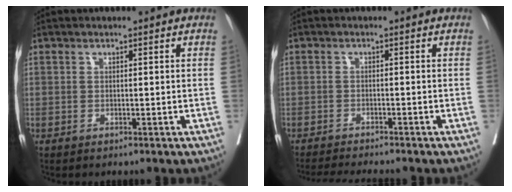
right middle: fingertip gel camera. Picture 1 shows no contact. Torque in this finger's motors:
{"motor_torque": [0.04, -0.05, 0.00, 0.03]}